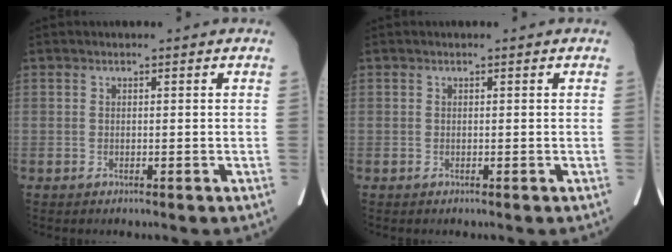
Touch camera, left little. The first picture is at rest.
{"total": 0.0}